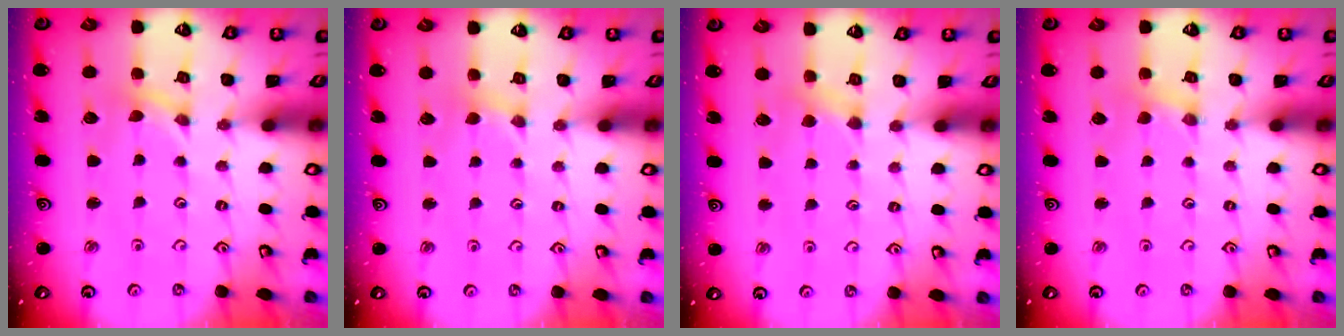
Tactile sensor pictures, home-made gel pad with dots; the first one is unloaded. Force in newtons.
{"total": 1.2, "press": 1.1, "slide": 0.3}
{"total": 3.5, "press": 3.5, "slide": 0.4}
{"total": 0.8, "press": 0.8, "slide": 0.2}